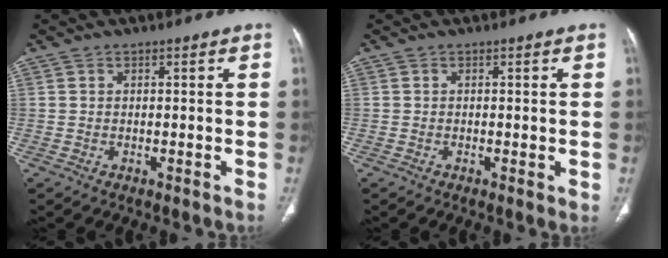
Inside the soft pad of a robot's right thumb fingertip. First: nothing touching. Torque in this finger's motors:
{"motor_torque": [-0.30, 0.61, -0.31, 0.01, -0.03]}